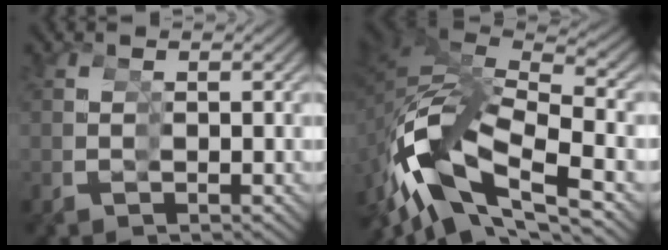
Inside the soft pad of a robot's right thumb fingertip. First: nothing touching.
{"total": 11.4, "force": [-0.6, 6.4, 9.4], "torque": [-0.236, -0.002, -0.007]}